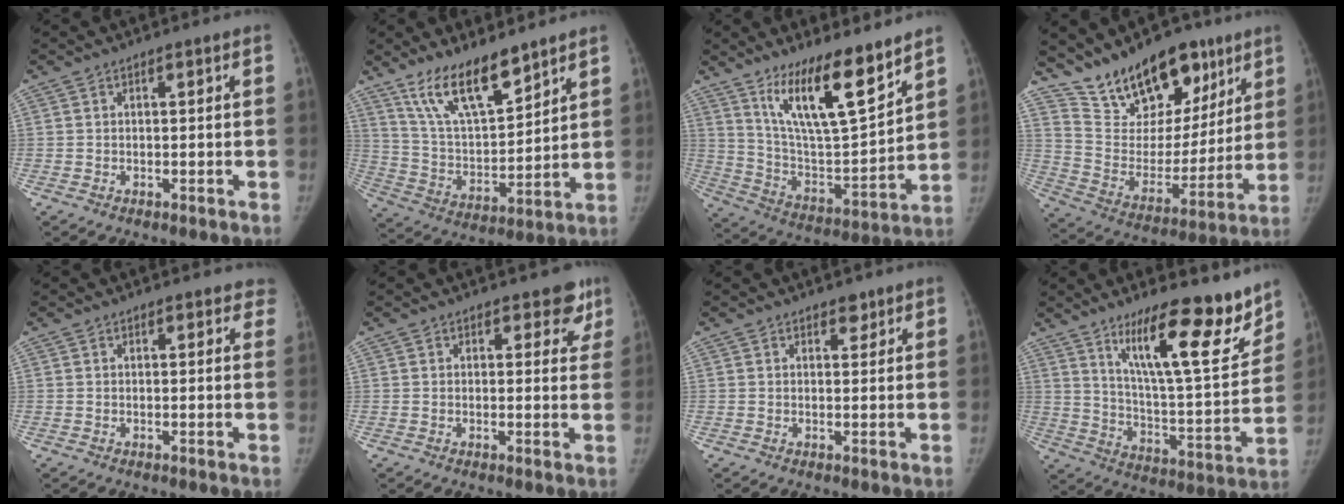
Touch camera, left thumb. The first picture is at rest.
{"total": 14.7, "force": [10.8, 4.9, 8.7], "torque": [-0.128, -0.065, 0.210]}
{"total": 17.3, "force": [11.9, 4.1, 11.8], "torque": [-0.173, -0.081, 0.222]}
{"total": 20.3, "force": [14.5, 10.7, 9.3], "torque": [-0.097, -0.075, 0.245]}
{"total": 3.6, "force": [3.2, 1.7, 0.6], "torque": [0.033, -0.010, 0.016]}
{"total": 4.7, "force": [3.4, 2.8, 1.6], "torque": [0.026, -0.017, 0.028]}
{"total": 1.8, "force": [1.3, 1.1, 0.6], "torque": [0.005, -0.008, 0.017]}
{"total": 20.7, "force": [13.8, 5.1, 14.6], "torque": [-0.184, -0.086, 0.225]}